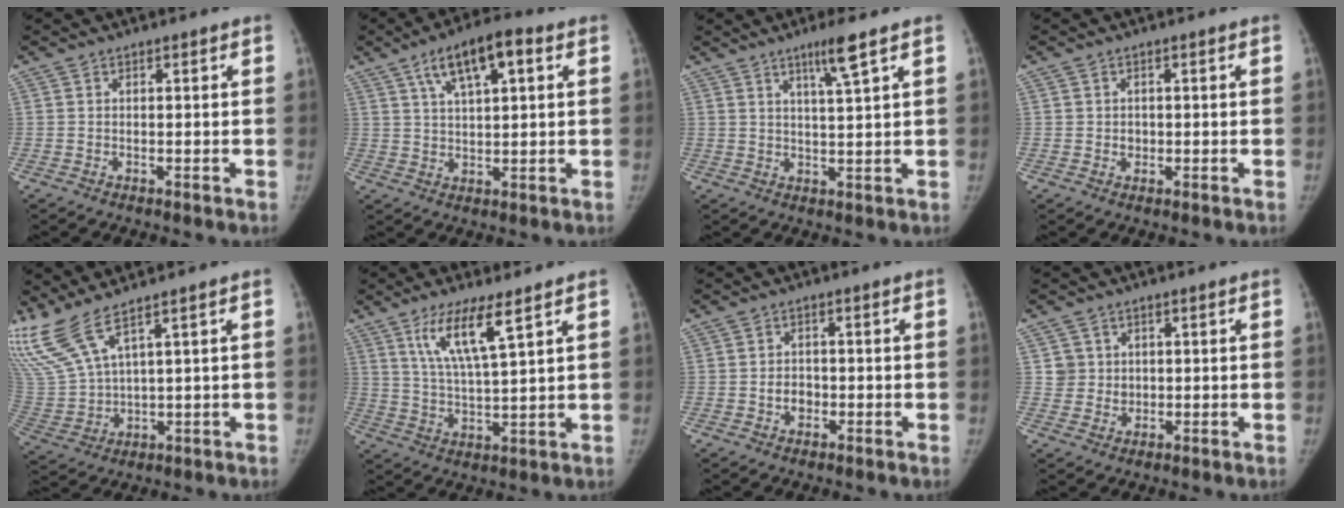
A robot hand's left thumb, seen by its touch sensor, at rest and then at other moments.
{"total": 10.4, "force": [4.7, 3.8, 8.4], "torque": [-0.131, 0.003, 0.076]}
{"total": 5.2, "force": [3.2, -0.4, 4.1], "torque": [-0.070, -0.022, 0.058]}
{"total": 1.6, "force": [0.0, 1.5, 0.6], "torque": [-0.002, 0.002, 0.002]}
{"total": 9.8, "force": [7.5, 1.4, 6.1], "torque": [-0.152, -0.035, 0.177]}
{"total": 9.8, "force": [5.5, 1.5, 7.9], "torque": [-0.152, -0.031, 0.112]}
{"total": 3.1, "force": [-0.8, 2.5, 1.7], "torque": [-0.014, 0.005, -0.013]}
{"total": 4.1, "force": [1.2, 3.9, 0.2], "torque": [0.020, -0.004, 0.023]}